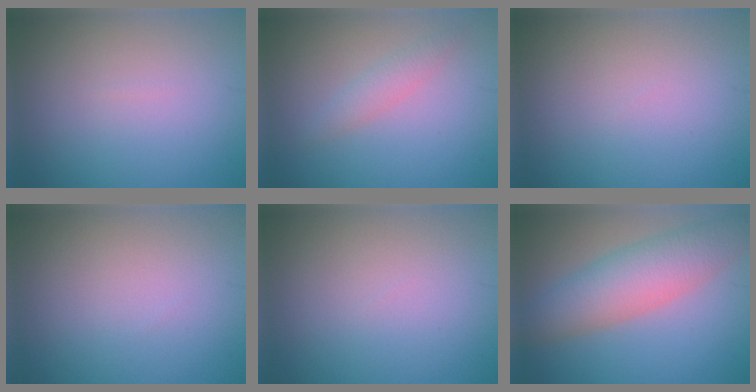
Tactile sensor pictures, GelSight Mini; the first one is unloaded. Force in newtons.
{"total": 1.6, "press": 1.6, "slide": 0.1}
{"total": 0.0}
{"total": 0.0}
{"total": 0.0}
{"total": 6.3, "press": 6.3, "slide": 0.4}